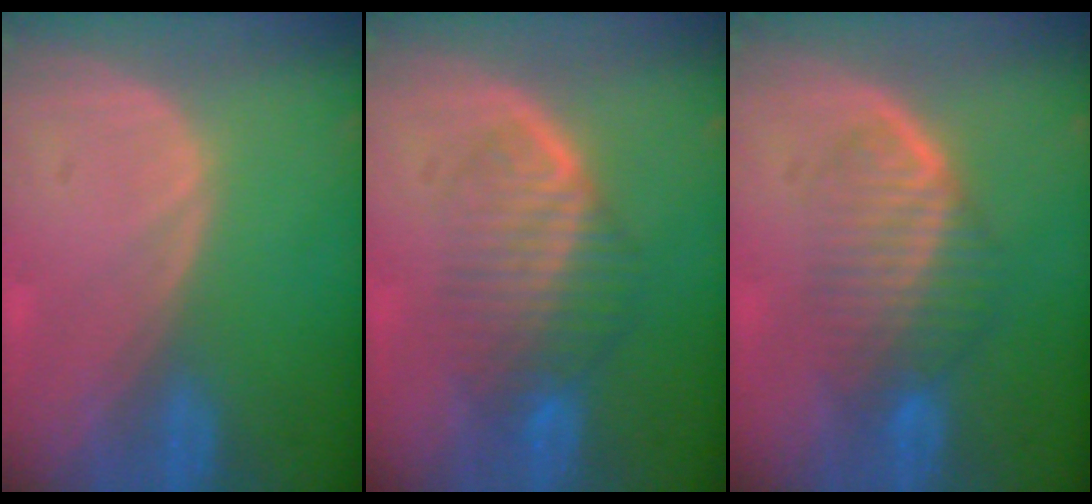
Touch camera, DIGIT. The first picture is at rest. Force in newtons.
{"total": 6.9, "press": 6.5, "slide": 2.3}
{"total": 6.5, "press": 6.3, "slide": 1.8}